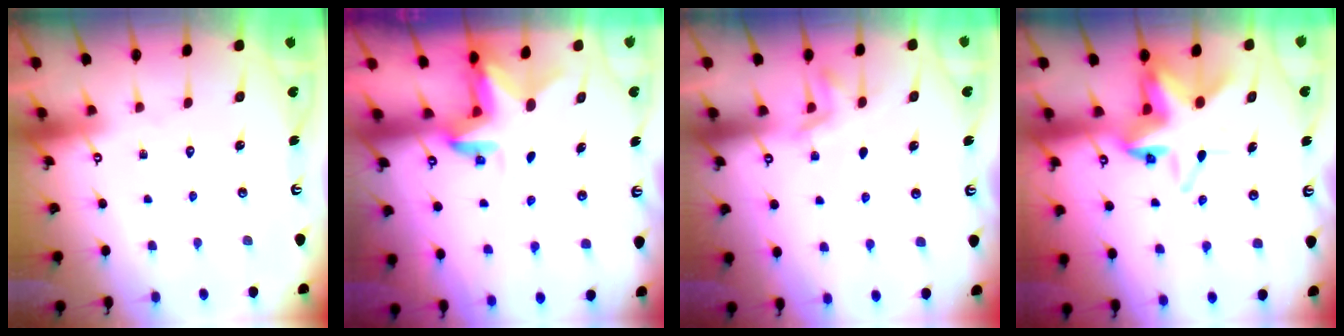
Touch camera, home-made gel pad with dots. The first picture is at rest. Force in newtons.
{"total": 3.0, "press": 2.9, "slide": 0.5}
{"total": 5.0, "press": 4.7, "slide": 1.7}
{"total": 9.9, "press": 9.7, "slide": 1.9}